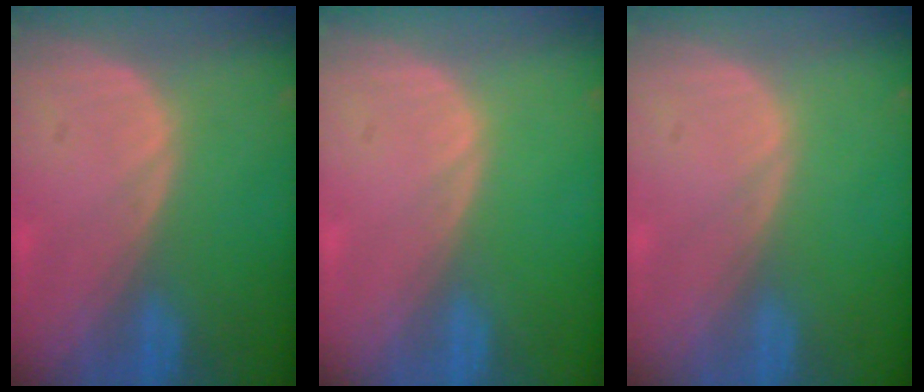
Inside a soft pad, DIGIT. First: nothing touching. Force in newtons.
{"total": 0.0}
{"total": 0.0}